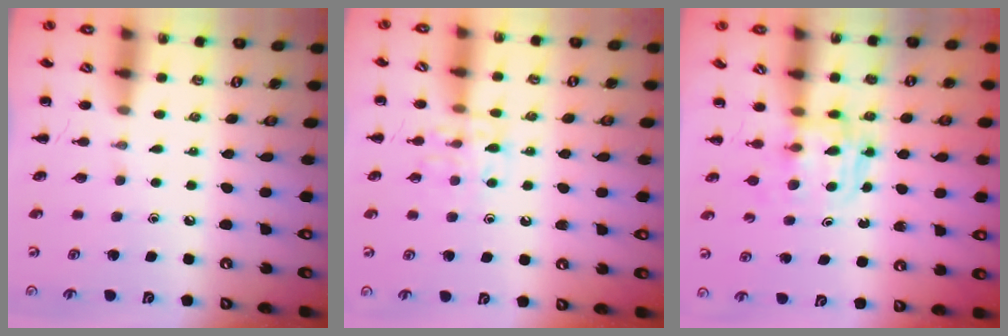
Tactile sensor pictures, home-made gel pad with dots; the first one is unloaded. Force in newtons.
{"total": 9.2, "press": 9.2, "slide": 0.6}
{"total": 4.8, "press": 4.8, "slide": 0.6}